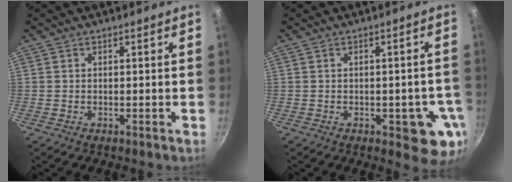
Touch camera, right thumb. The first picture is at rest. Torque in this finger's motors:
{"motor_torque": [1.08, 1.30, -0.09, 0.02, 0.21]}